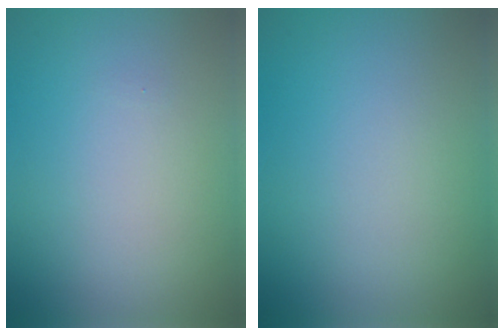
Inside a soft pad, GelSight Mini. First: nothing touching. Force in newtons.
{"total": 0.0}